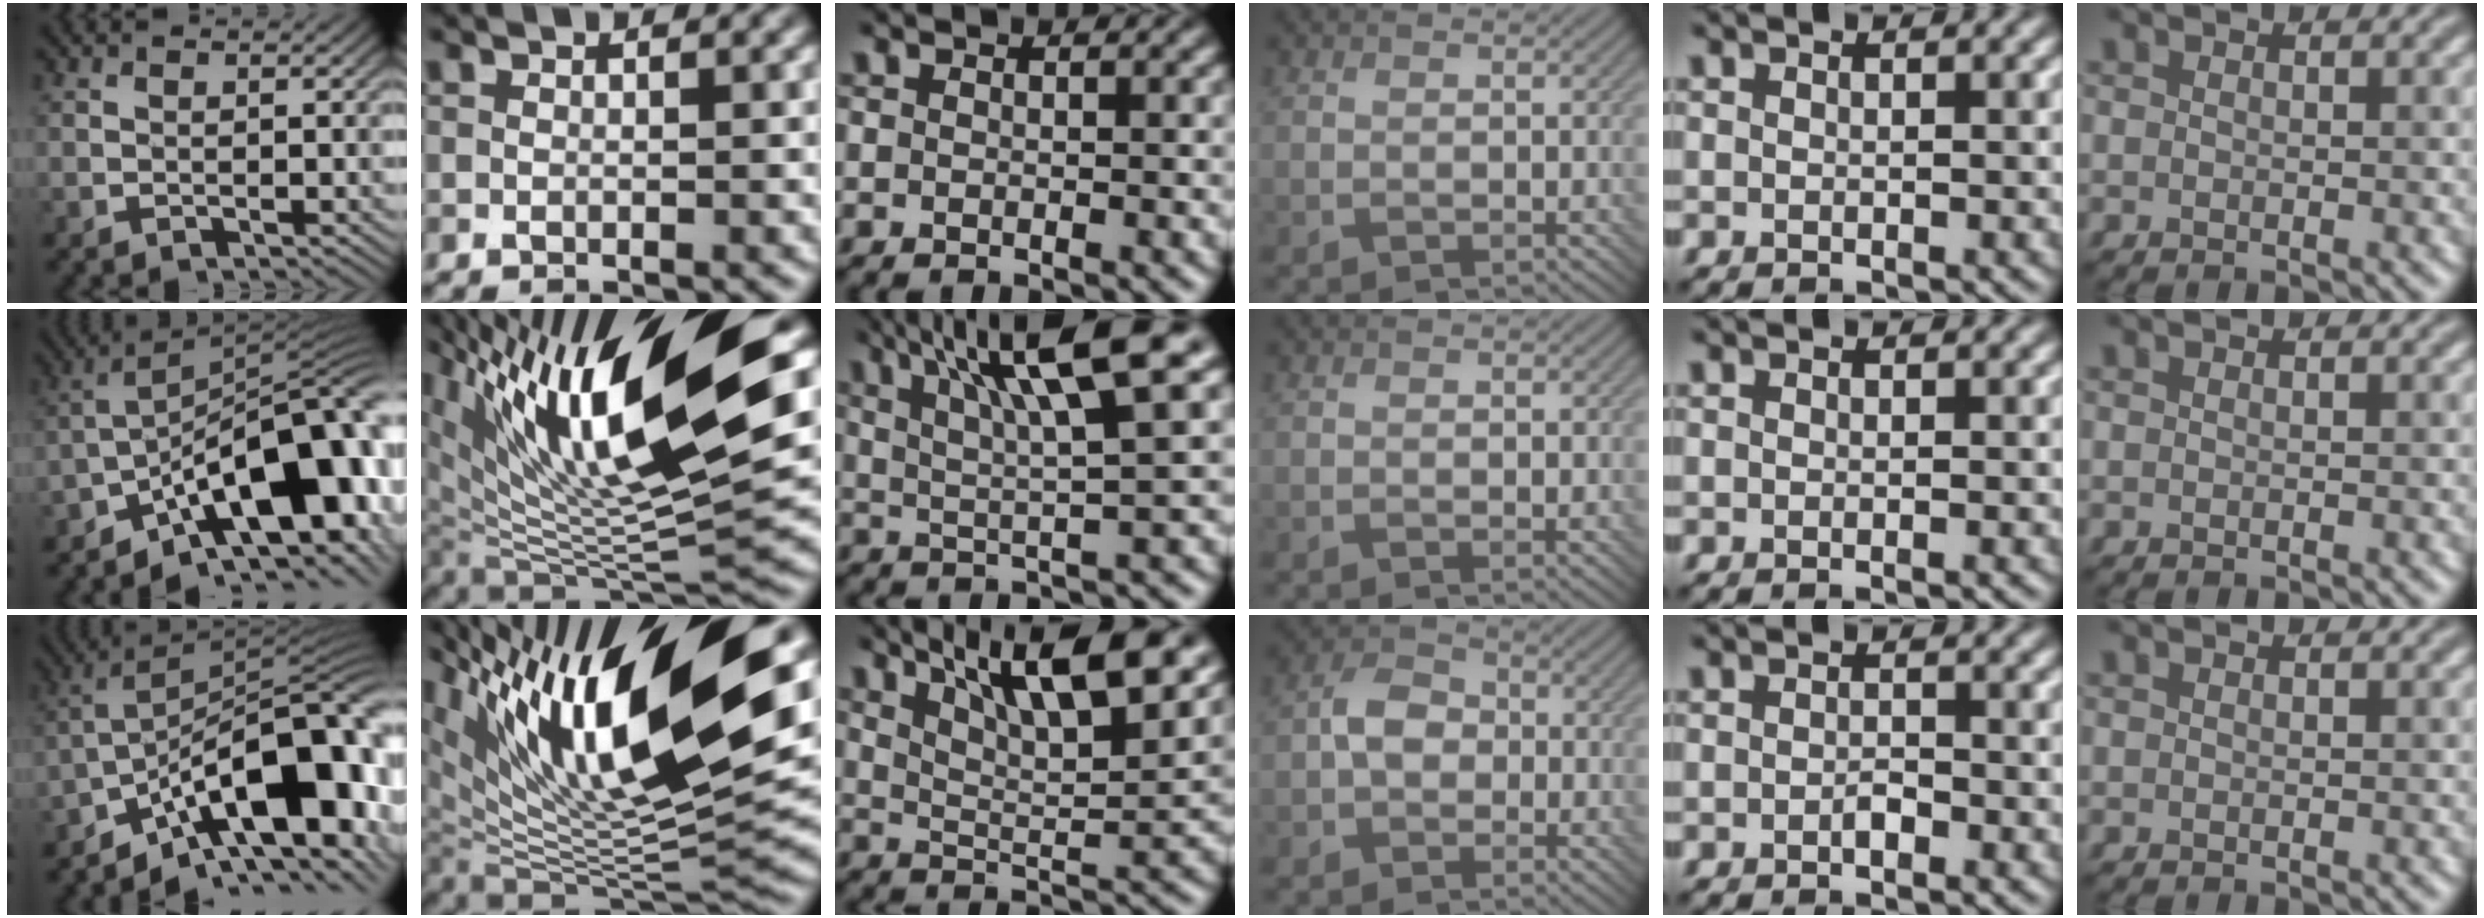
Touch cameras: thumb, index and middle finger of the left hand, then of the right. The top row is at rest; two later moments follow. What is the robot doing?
{"motion": "screw", "object": "bottle cap"}